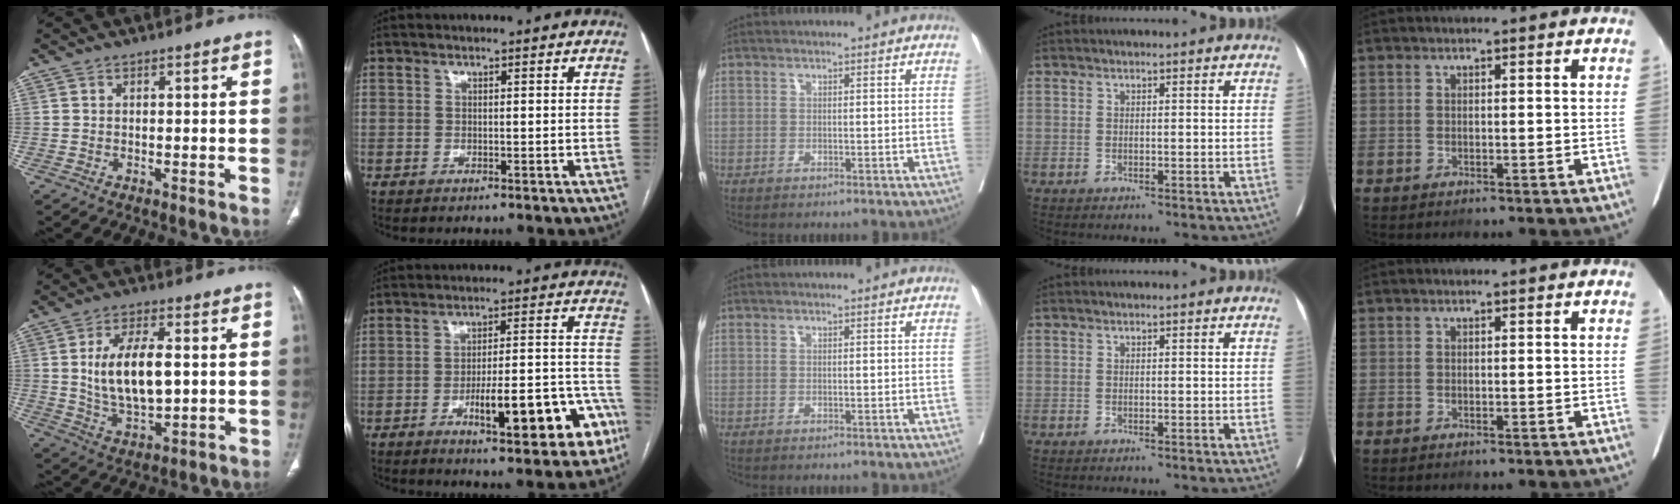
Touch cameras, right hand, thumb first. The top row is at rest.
{"thumb": {"total": 12.8, "force": [1.2, 6.2, 11.1], "torque": [-0.195, -0.008, 0.029]}, "index": {"total": 14.6, "force": [-6.8, 3.6, 12.4], "torque": [-0.148, 0.033, -0.086]}}